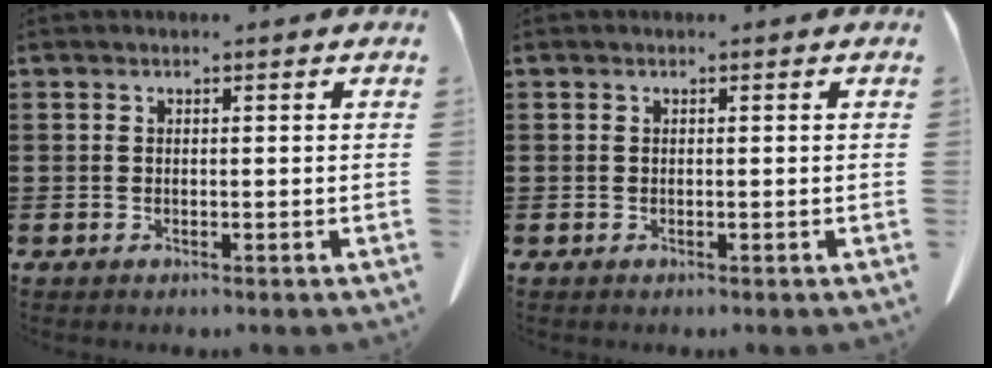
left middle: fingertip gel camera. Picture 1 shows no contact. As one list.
[{"total": 0.0}]